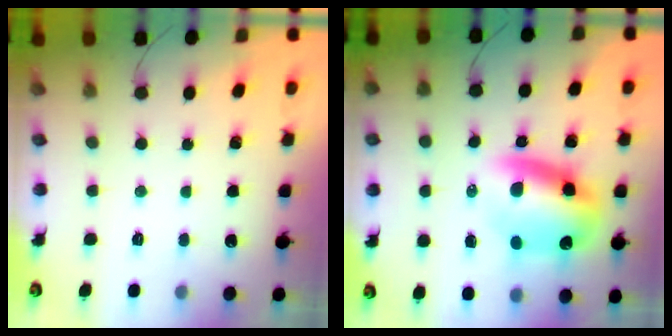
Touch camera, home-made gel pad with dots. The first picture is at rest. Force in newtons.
{"total": 11.5, "press": 11.2, "slide": 2.6}